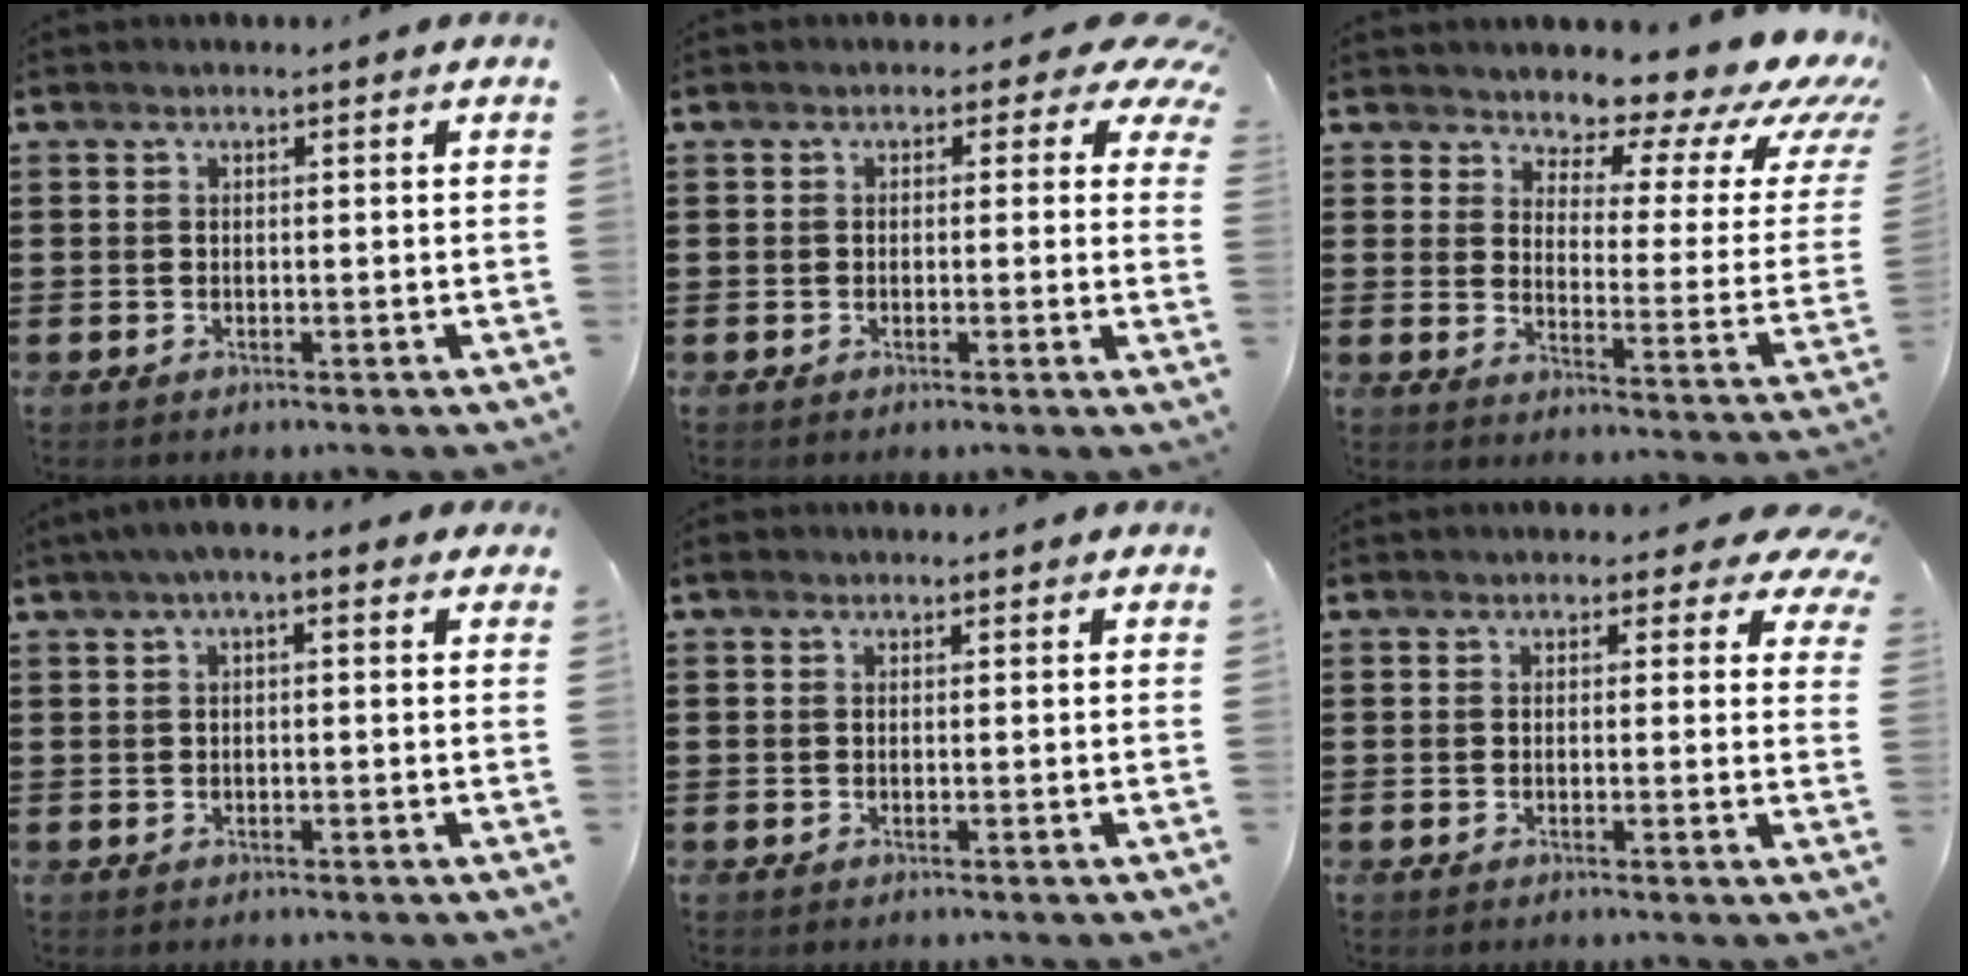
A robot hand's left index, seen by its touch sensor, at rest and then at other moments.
{"total": 2.7, "force": [1.1, 1.6, 1.8], "torque": [-0.028, -0.001, 0.014]}
{"total": 7.3, "force": [6.1, 2.5, 3.1], "torque": [-0.057, -0.053, 0.101]}
{"total": 2.0, "force": [0.1, 0.5, 2.0], "torque": [-0.034, 0.004, -0.001]}
{"total": 0.6, "force": [0.2, 0.6, 0.3], "torque": [-0.006, 0.006, 0.003]}
{"total": 2.6, "force": [1.7, 1.4, 1.4], "torque": [-0.019, -0.003, 0.026]}